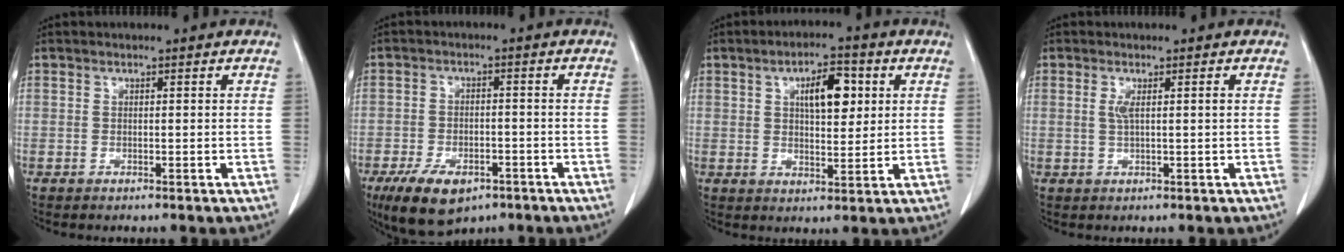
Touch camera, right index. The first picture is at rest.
{"total": 9.7, "force": [-6.2, 4.6, 5.9], "torque": [-0.104, -0.009, -0.099]}
{"total": 7.6, "force": [2.4, 2.9, 6.6], "torque": [-0.104, 0.010, 0.040]}
{"total": 2.0, "force": [0.4, -0.1, 2.0], "torque": [-0.043, 0.002, 0.009]}